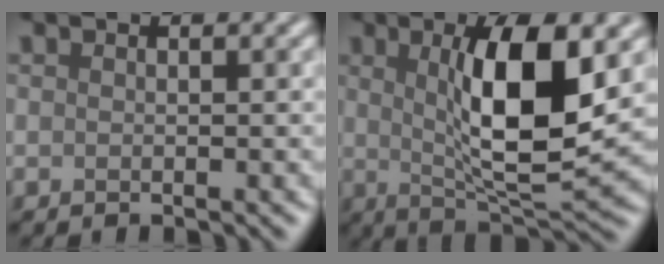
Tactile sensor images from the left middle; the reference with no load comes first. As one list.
[{"total": 9.2, "force": [1.7, 2.5, 8.7], "torque": [-0.136, -0.007, 0.035]}]